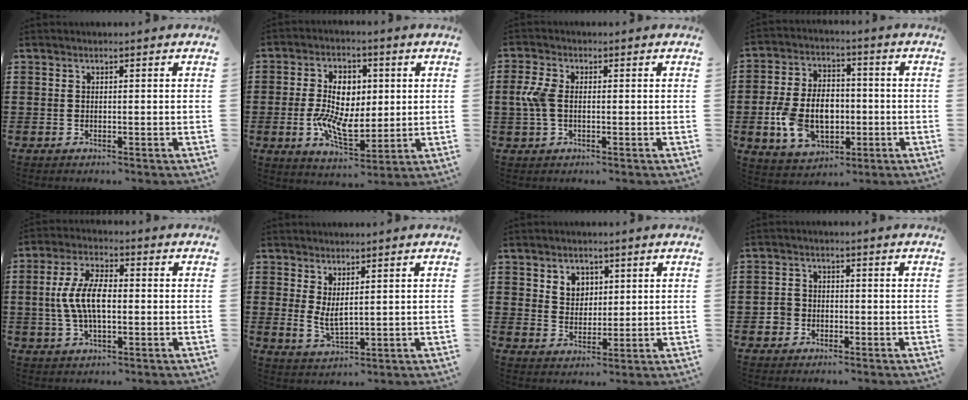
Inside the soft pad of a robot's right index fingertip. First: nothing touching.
{"total": 9.1, "force": [0.1, 5.4, 7.3], "torque": [-0.142, 0.005, -0.004]}
{"total": 4.9, "force": [-0.1, 2.8, 4.0], "torque": [-0.116, -0.004, -0.013]}
{"total": 10.0, "force": [-1.8, 6.8, 7.1], "torque": [-0.159, 0.006, -0.036]}
{"total": 8.1, "force": [-0.3, 3.6, 7.2], "torque": [-0.166, -0.002, -0.015]}
{"total": 3.3, "force": [1.3, 1.3, 2.7], "torque": [-0.055, 0.000, 0.026]}
{"total": 3.8, "force": [2.0, 3.1, 0.8], "torque": [-0.030, 0.012, 0.037]}
{"total": 2.7, "force": [-1.2, 2.3, 0.8], "torque": [-0.022, 0.004, -0.025]}